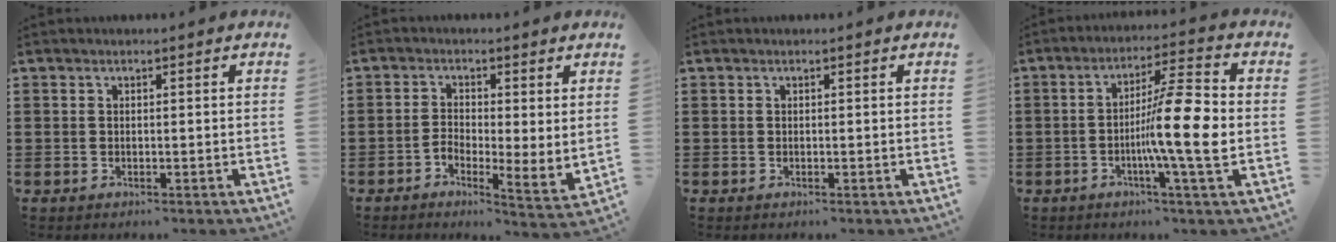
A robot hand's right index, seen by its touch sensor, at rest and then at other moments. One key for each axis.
{"total": 2.6, "fx": 0.5, "fy": 1.4, "fz": 2.1, "tx": -0.048, "ty": -0.004, "tz": 0.008}
{"total": 0.0}
{"total": 10.7, "fx": -1.6, "fy": 0.7, "fz": 10.6, "tx": -0.179, "ty": -0.008, "tz": -0.033}